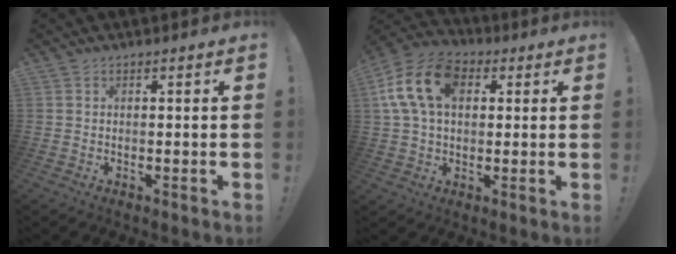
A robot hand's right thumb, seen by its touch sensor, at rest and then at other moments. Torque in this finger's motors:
{"motor_torque": [2.04, 2.27, 0.42, 0.07, 0.14]}